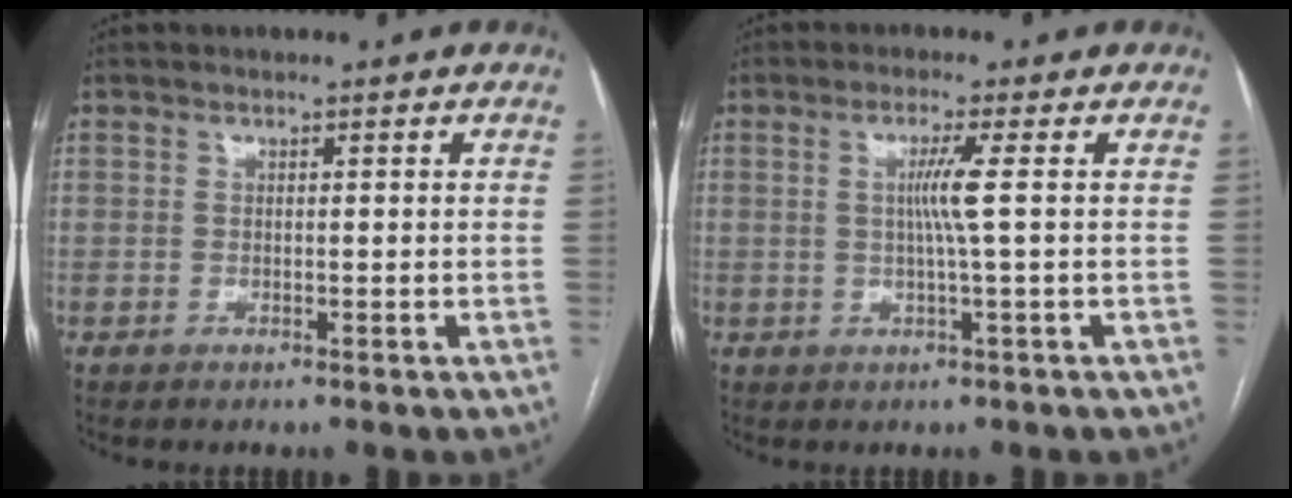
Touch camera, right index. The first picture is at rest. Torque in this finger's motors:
{"motor_torque": [0.68, 0.28, 0.20, 0.08]}